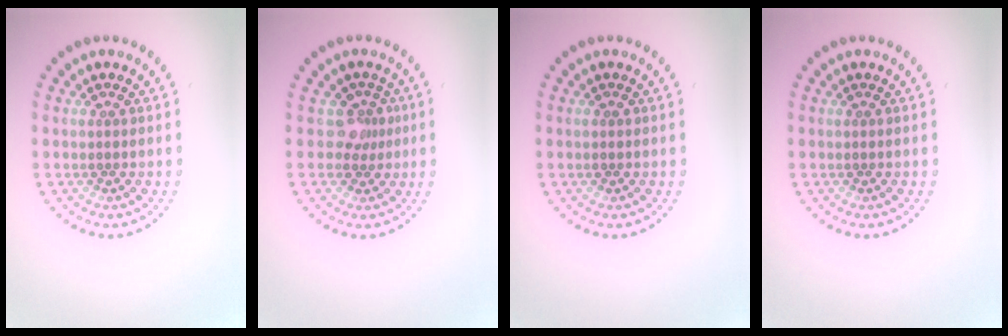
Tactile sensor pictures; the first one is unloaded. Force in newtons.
{"total": 2.0, "press": 1.5, "slide": 1.3}
{"total": 0.7, "press": 0.6, "slide": 0.2}
{"total": 0.0}